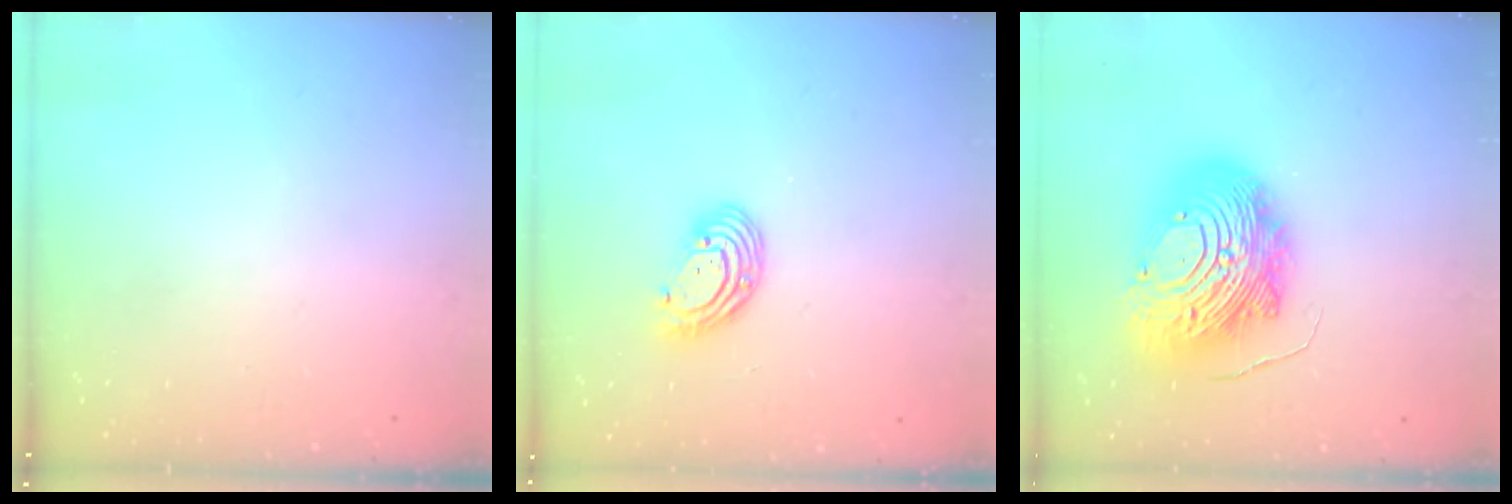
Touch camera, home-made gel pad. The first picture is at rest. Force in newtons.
{"total": 8.2, "press": 8.1, "slide": 1.3}
{"total": 20.1, "press": 20.0, "slide": 2.0}